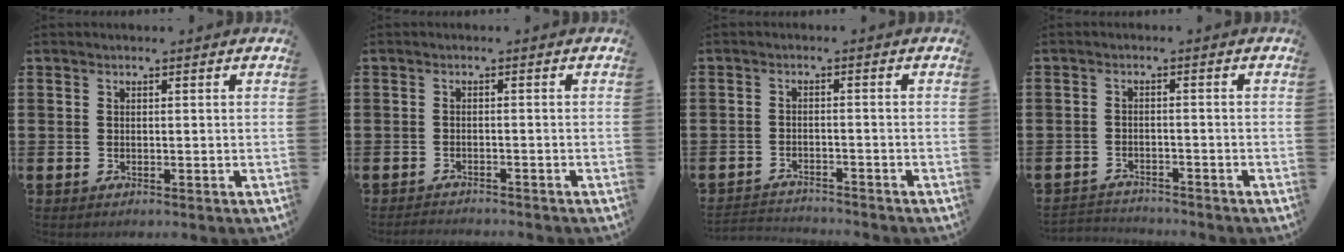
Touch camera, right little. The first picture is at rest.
{"total": 1.3, "force": [-1.3, 0.0, 0.0], "torque": [-0.003, 0.002, -0.027]}
{"total": 2.2, "force": [-2.2, 0.0, -0.2], "torque": [-0.002, 0.002, -0.049]}
{"total": 2.1, "force": [-2.1, 0.1, -0.3], "torque": [-0.001, 0.002, -0.046]}